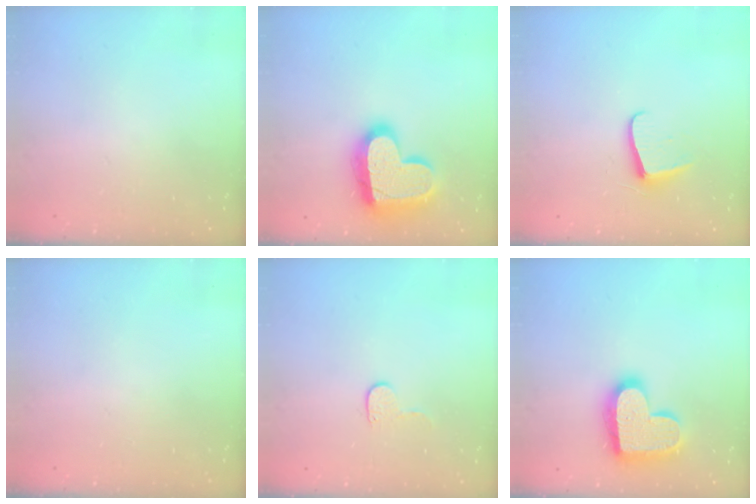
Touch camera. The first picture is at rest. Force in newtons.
{"total": 20.9, "press": 20.8, "slide": 1.8}
{"total": 7.2, "press": 7.2, "slide": 0.5}
{"total": 0.0}
{"total": 3.8, "press": 3.8, "slide": 0.4}
{"total": 18.7, "press": 18.7, "slide": 1.2}